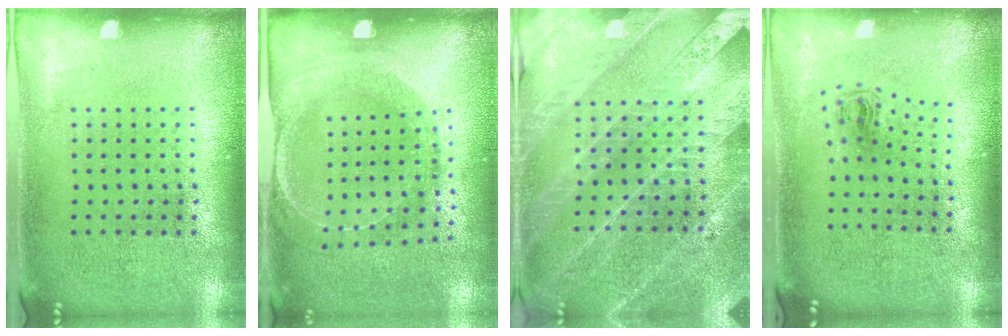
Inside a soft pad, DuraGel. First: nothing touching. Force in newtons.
{"total": 1.5, "press": 1.4, "slide": 0.4}
{"total": 3.8, "press": 3.5, "slide": 1.4}
{"total": 0.7, "press": 0.4, "slide": 0.6}